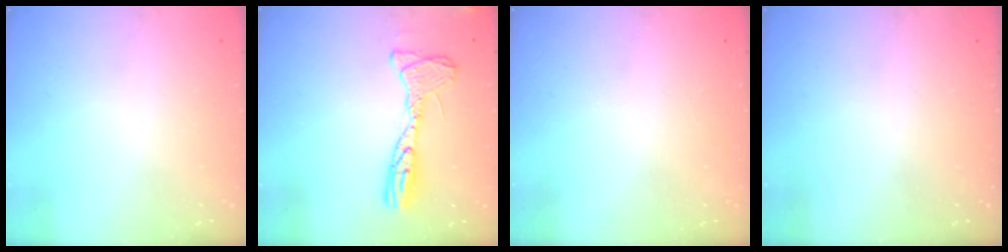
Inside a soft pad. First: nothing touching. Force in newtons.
{"total": 13.8, "press": 13.7, "slide": 1.3}
{"total": 0.0}
{"total": 0.0}